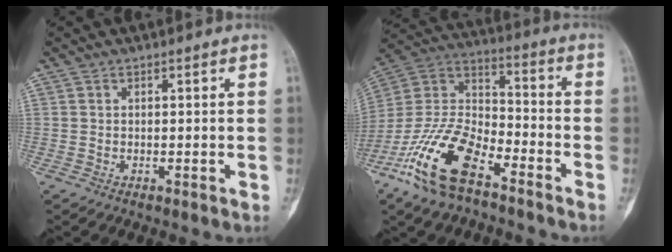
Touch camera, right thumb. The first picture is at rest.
{"total": 18.5, "force": [-11.1, 7.8, 12.6], "torque": [-0.255, 0.059, -0.216]}